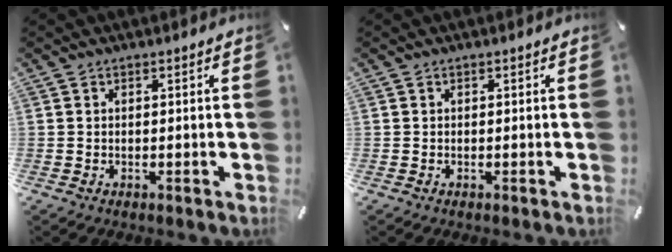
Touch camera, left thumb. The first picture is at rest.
{"total": 0.0}